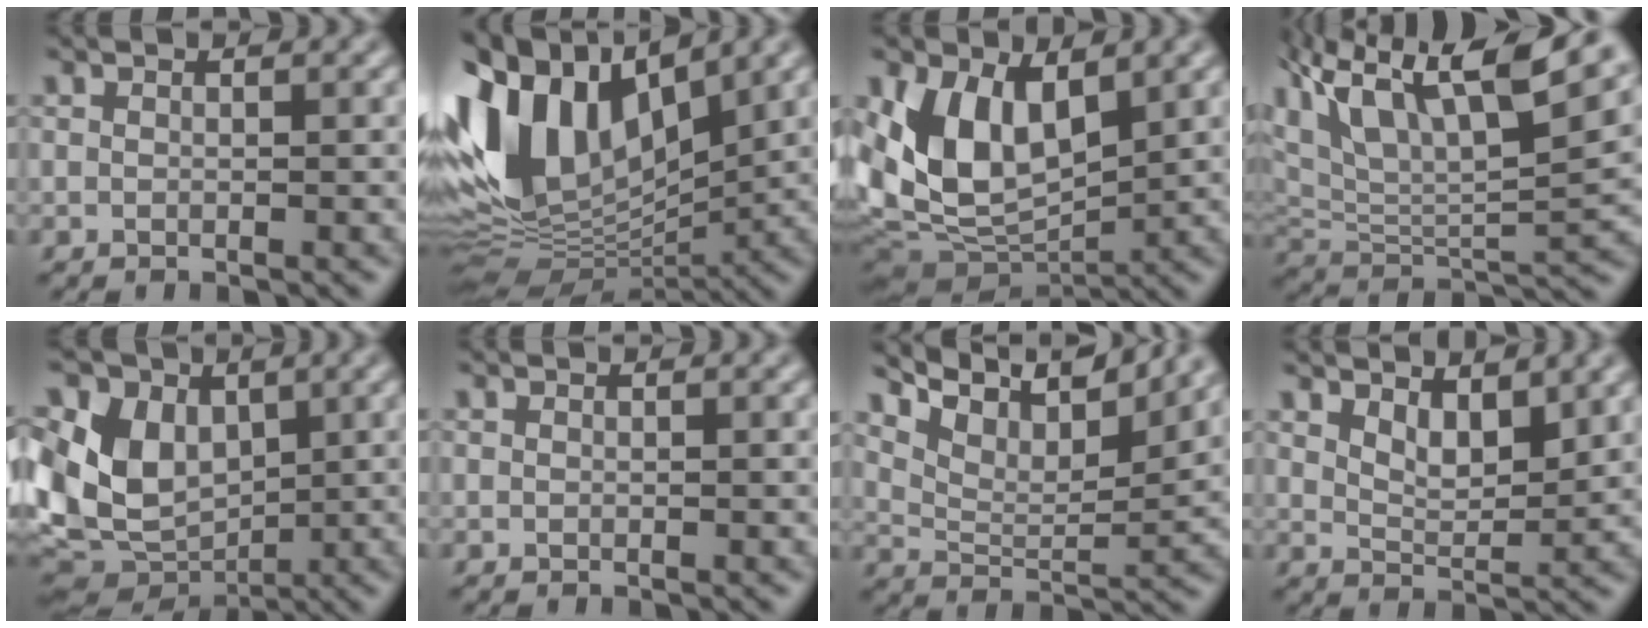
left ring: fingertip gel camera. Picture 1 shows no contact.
{"total": 11.8, "force": [2.3, 7.6, 8.8], "torque": [-0.197, 0.026, 0.033]}
{"total": 8.6, "force": [1.0, 5.4, 6.6], "torque": [-0.137, -0.012, 0.023]}
{"total": 14.3, "force": [9.1, 4.6, 10.1], "torque": [-0.204, 0.047, 0.158]}
{"total": 10.2, "force": [0.3, 8.0, 6.4], "torque": [-0.130, 0.011, 0.021]}
{"total": 0.0}
{"total": 8.8, "force": [6.6, 2.6, 5.2], "torque": [-0.097, 0.016, 0.121]}
{"total": 2.9, "force": [2.0, 1.0, 1.8], "torque": [-0.036, 0.000, 0.036]}